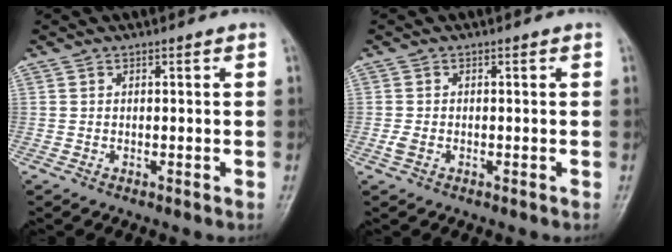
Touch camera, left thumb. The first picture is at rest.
{"total": 1.5, "force": [-0.6, 1.0, 0.9], "torque": [-0.021, -0.001, -0.009]}